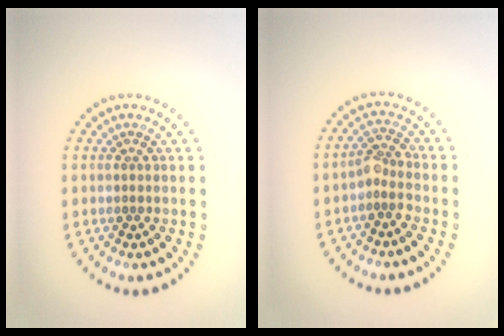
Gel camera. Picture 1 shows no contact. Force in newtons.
{"total": 1.9, "press": 1.5, "slide": 1.2}